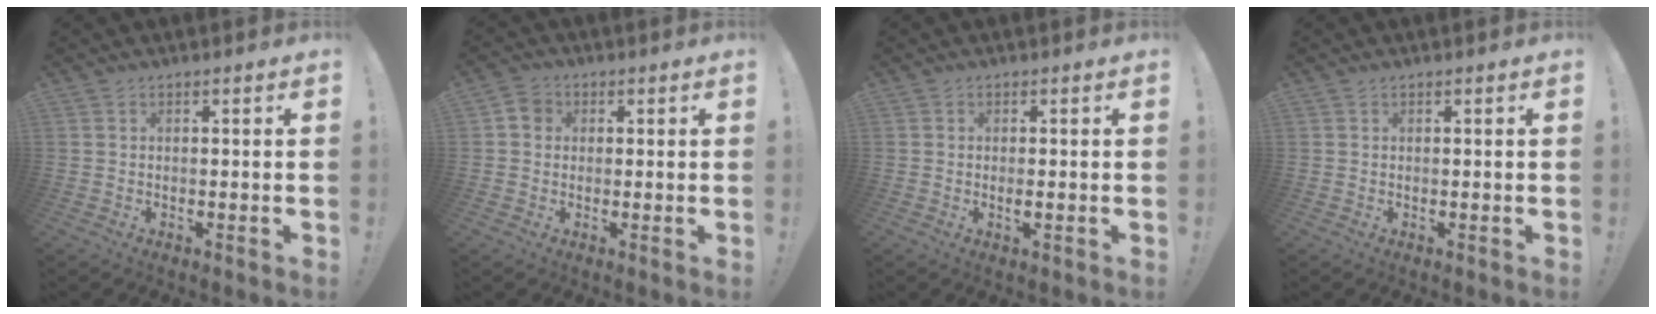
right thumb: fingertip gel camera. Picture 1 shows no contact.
{"total": 4.4, "force": [0.7, 3.9, 1.9], "torque": [-0.028, 0.008, 0.016]}
{"total": 1.4, "force": [-0.1, 0.1, 1.4], "torque": [-0.018, -0.005, -0.002]}
{"total": 0.0}